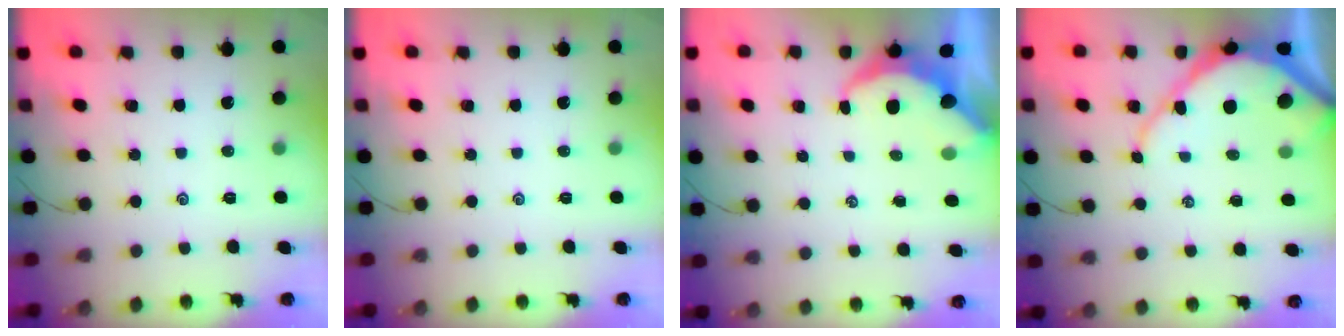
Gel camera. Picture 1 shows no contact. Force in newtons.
{"total": 0.0}
{"total": 6.7, "press": 6.6, "slide": 1.1}
{"total": 9.6, "press": 9.5, "slide": 1.0}